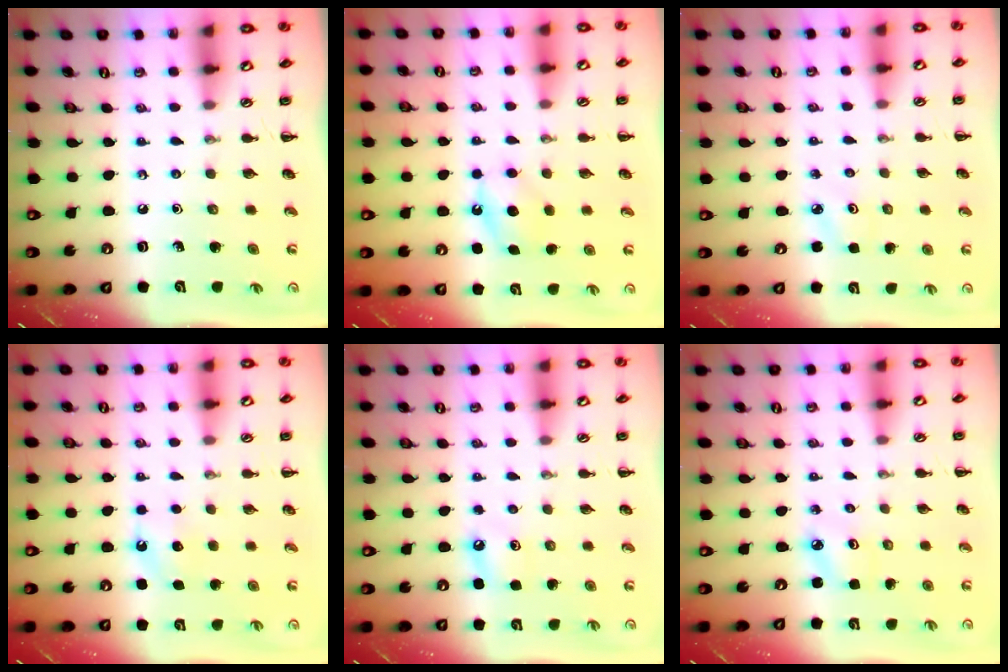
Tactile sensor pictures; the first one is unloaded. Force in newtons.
{"total": 6.8, "press": 6.6, "slide": 1.6}
{"total": 2.1, "press": 2.0, "slide": 0.6}
{"total": 6.9, "press": 6.6, "slide": 1.8}
{"total": 5.9, "press": 5.6, "slide": 1.9}
{"total": 2.6, "press": 2.5, "slide": 0.6}